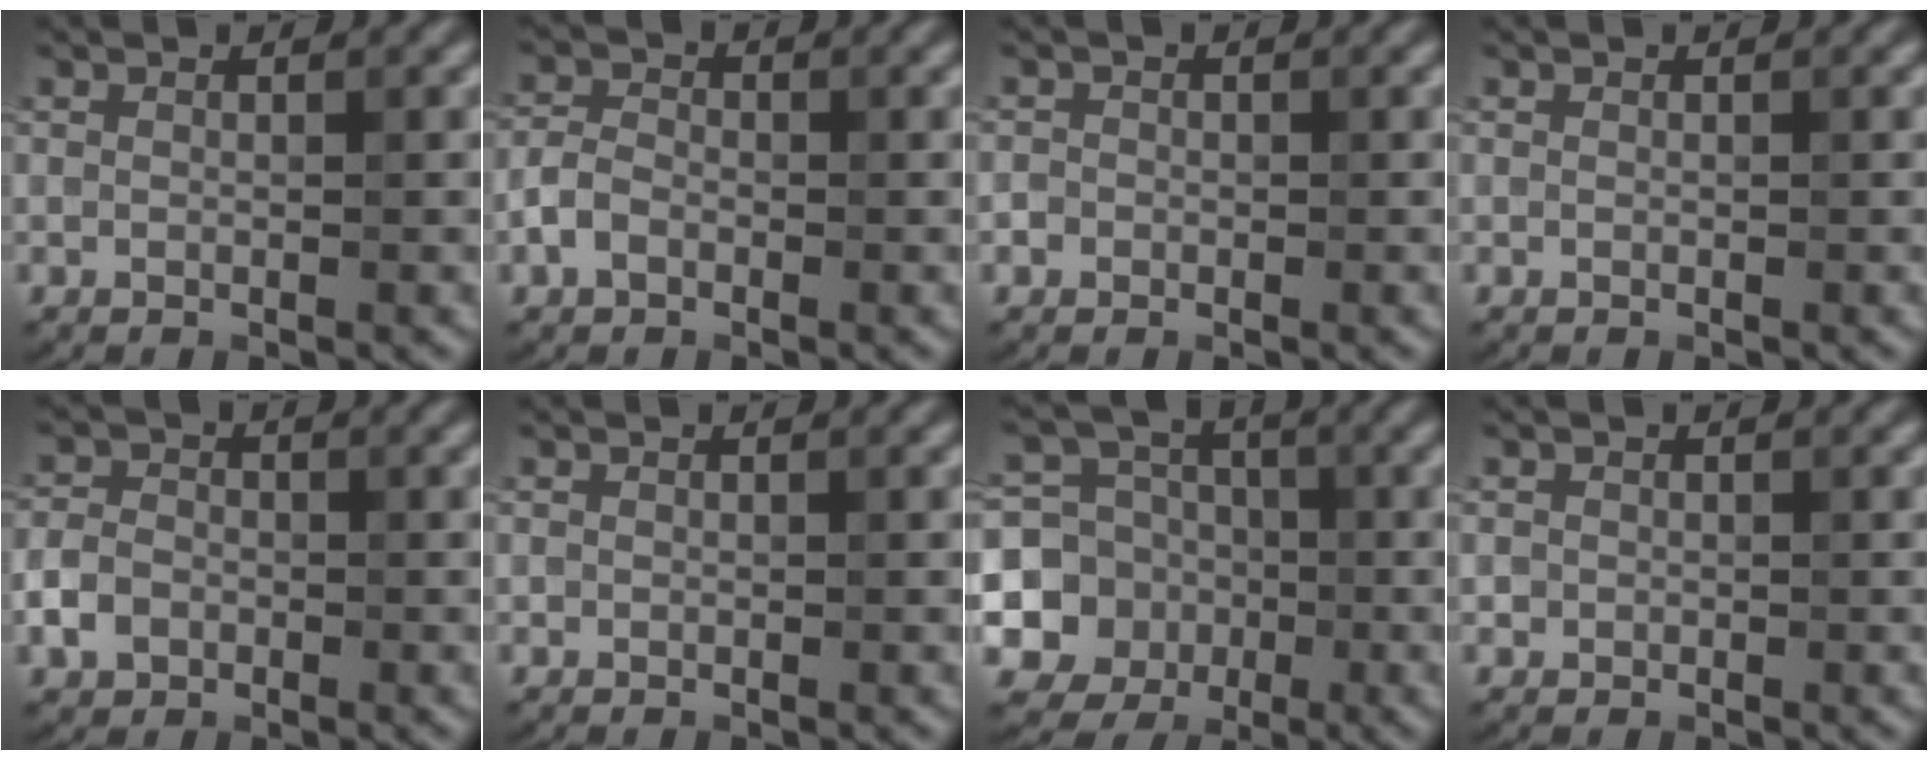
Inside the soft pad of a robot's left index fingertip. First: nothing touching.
{"total": 2.0, "force": [-1.0, 1.3, 1.1], "torque": [-0.022, 0.012, -0.028]}
{"total": 1.1, "force": [-0.3, 1.0, 0.3], "torque": [0.009, 0.015, -0.016]}
{"total": 0.0}
{"total": 2.6, "force": [-1.1, 2.0, 1.2], "torque": [-0.025, 0.009, -0.024]}
{"total": 0.0}
{"total": 8.2, "force": [-1.6, 7.5, 2.9], "torque": [-0.052, -0.011, -0.048]}
{"total": 0.9, "force": [0.2, 0.9, 0.1], "torque": [0.017, 0.008, -0.008]}